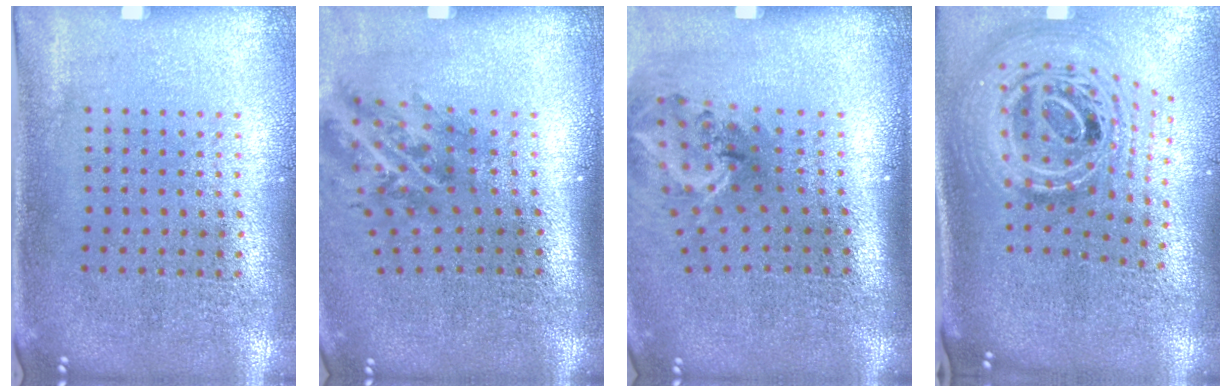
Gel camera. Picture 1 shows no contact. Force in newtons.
{"total": 1.4, "press": 1.1, "slide": 0.9}
{"total": 1.9, "press": 1.3, "slide": 1.4}
{"total": 3.1, "press": 2.1, "slide": 2.3}